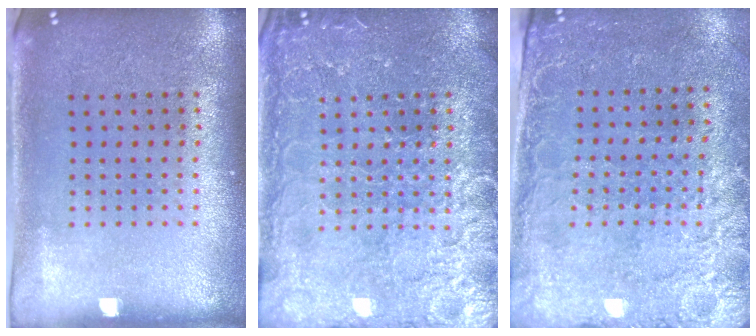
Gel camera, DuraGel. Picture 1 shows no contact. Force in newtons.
{"total": 3.8, "press": 3.8, "slide": 0.5}
{"total": 2.6, "press": 2.2, "slide": 1.2}